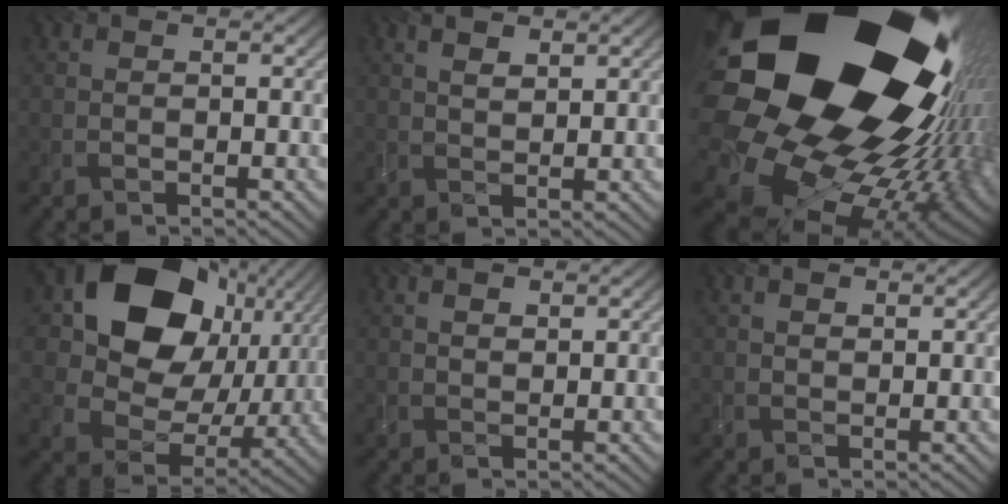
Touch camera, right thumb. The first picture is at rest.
{"total": 2.5, "force": [1.6, 0.9, 1.7], "torque": [-0.030, -0.004, 0.036]}
{"total": 24.3, "force": [6.6, 17.5, 15.5], "torque": [-0.312, -0.061, 0.112]}
{"total": 17.2, "force": [5.7, 12.9, 9.8], "torque": [-0.183, 0.005, 0.104]}
{"total": 1.4, "force": [0.9, 0.7, 0.9], "torque": [-0.019, -0.001, 0.020]}
{"total": 1.1, "force": [0.8, 0.5, 0.6], "torque": [-0.014, -0.001, 0.016]}